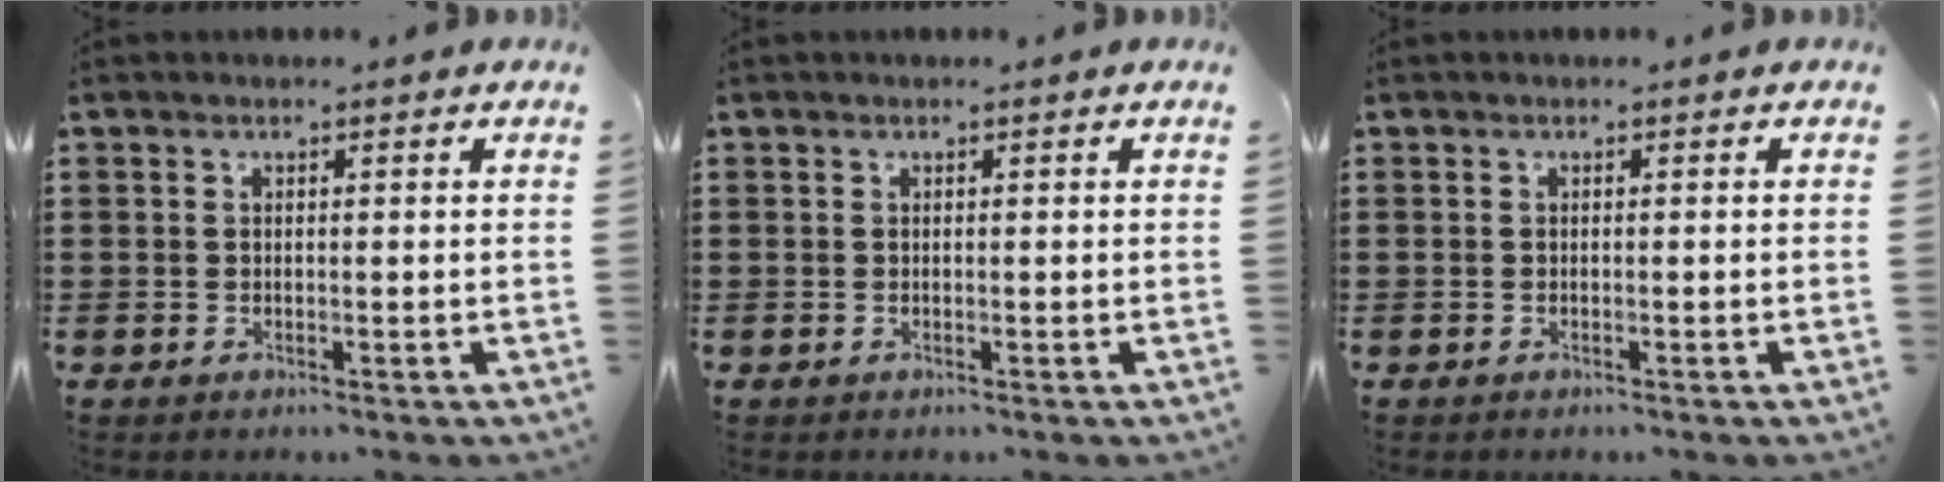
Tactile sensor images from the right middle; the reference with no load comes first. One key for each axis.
{"total": 0.0}
{"total": 0.0}